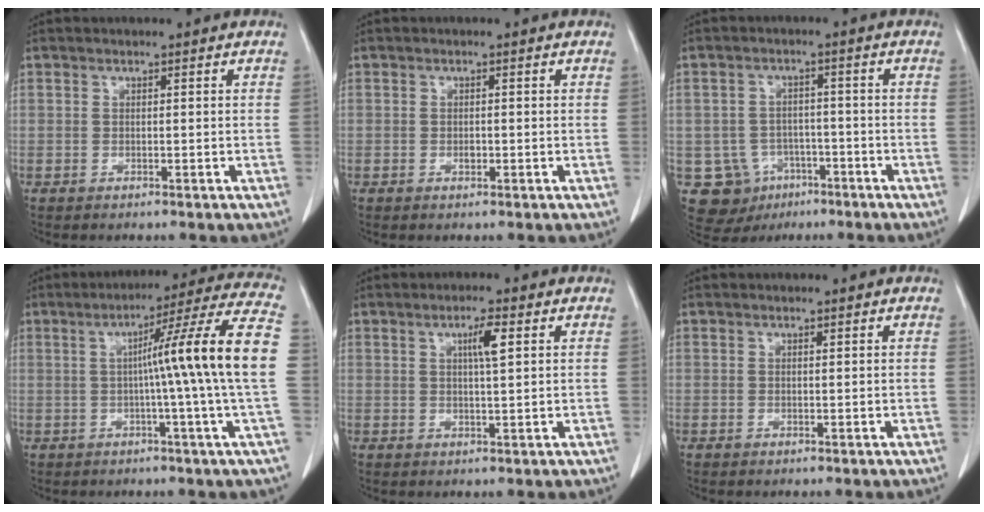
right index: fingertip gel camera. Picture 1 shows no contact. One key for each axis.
{"total": 0.9, "fx": -0.2, "fy": 0.5, "fz": 0.7, "tx": -0.014, "ty": 0.000, "tz": -0.002}
{"total": 8.9, "fx": -3.7, "fy": 7.9, "fz": 1.5, "tx": -0.040, "ty": 0.011, "tz": -0.040}
{"total": 15.7, "fx": -0.1, "fy": -2.6, "fz": 15.5, "tx": -0.209, "ty": 0.011, "tz": -0.008}
{"total": 3.5, "fx": 1.3, "fy": 0.2, "fz": 3.2, "tx": -0.055, "ty": -0.001, "tz": 0.020}
{"total": 0.0}